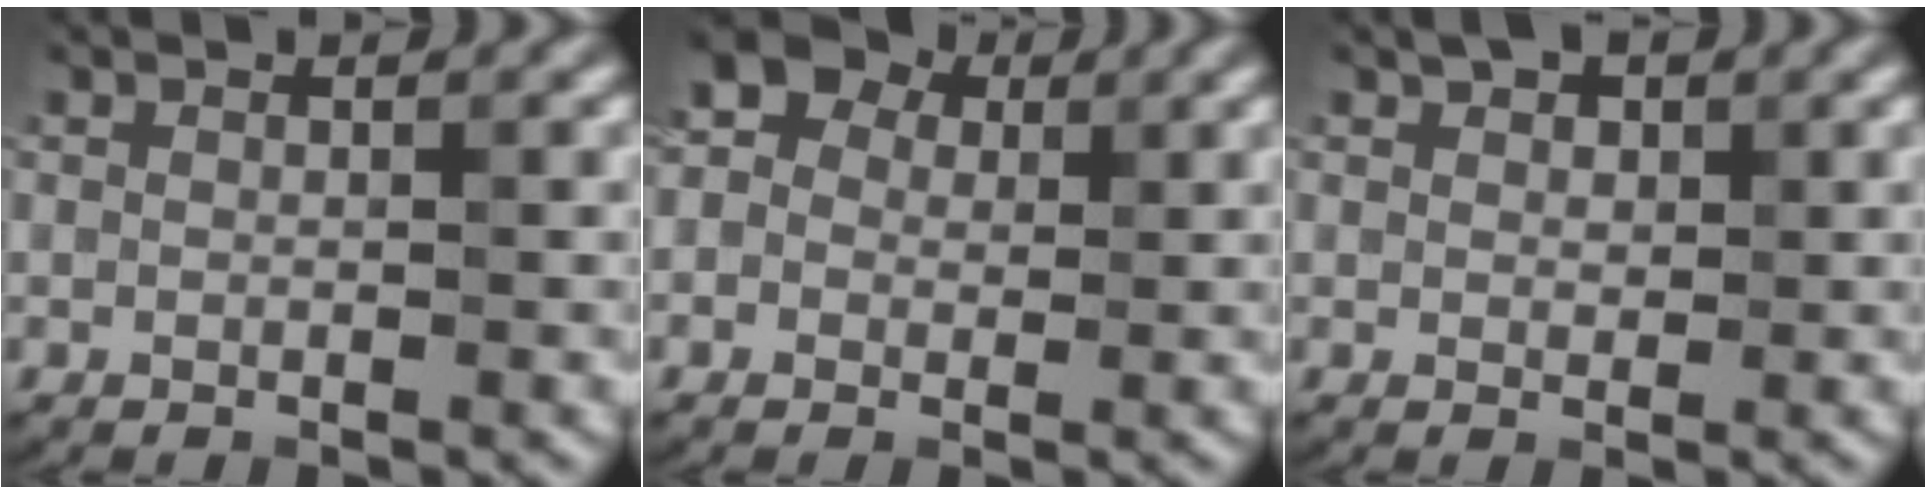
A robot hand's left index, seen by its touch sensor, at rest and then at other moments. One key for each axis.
{"total": 5.9, "fx": 1.8, "fy": 4.9, "fz": 2.6, "tx": -0.017, "ty": 0.030, "tz": -0.020}
{"total": 1.6, "fx": 1.0, "fy": 1.0, "fz": 0.7, "tx": -0.010, "ty": 0.001, "tz": 0.016}